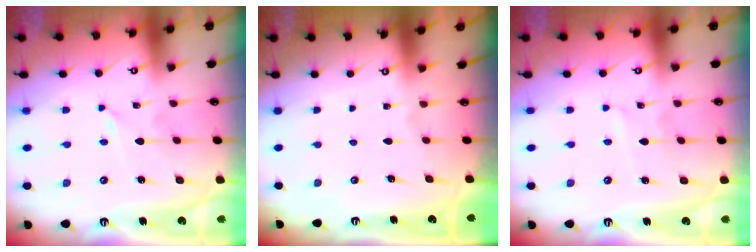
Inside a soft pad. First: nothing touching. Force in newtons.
{"total": 0.0}
{"total": 2.5, "press": 2.5, "slide": 0.3}